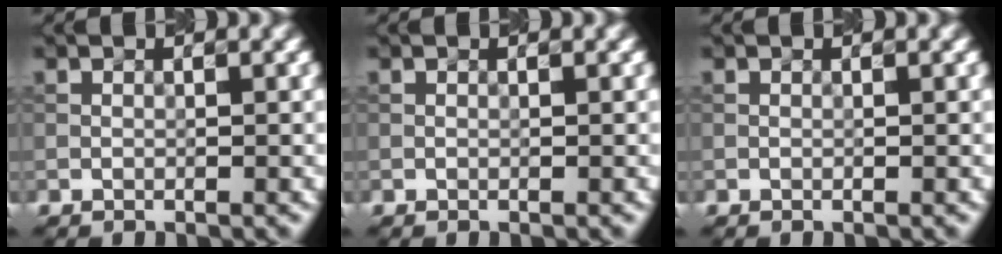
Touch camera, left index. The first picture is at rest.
{"total": 0.0}
{"total": 0.0}